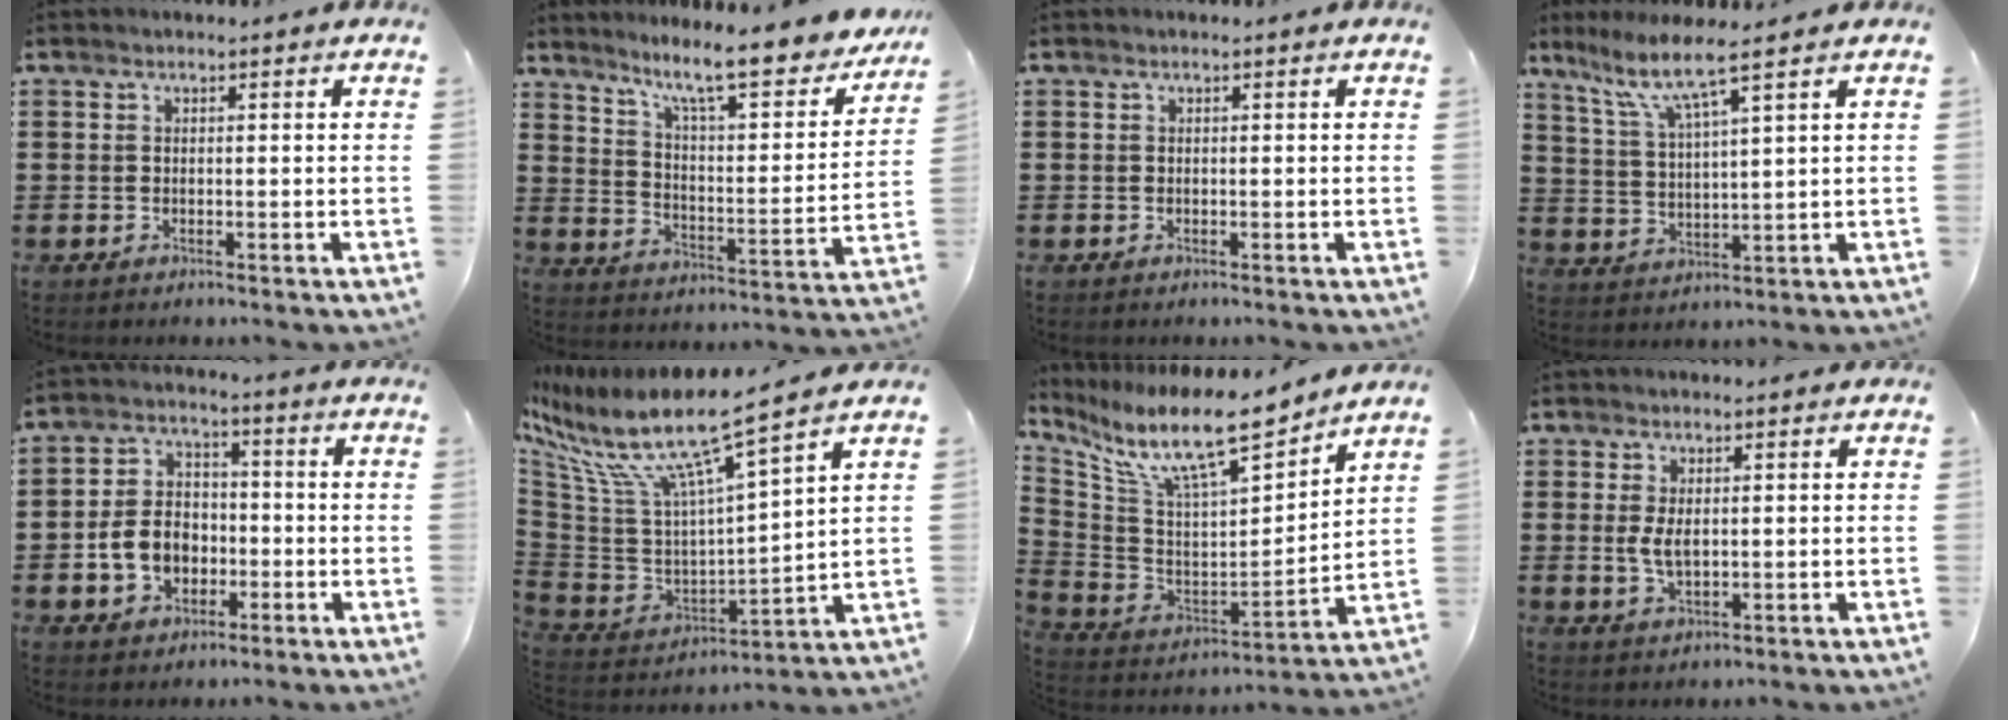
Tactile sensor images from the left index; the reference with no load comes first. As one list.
[{"total": 9.8, "force": [8.2, 0.4, 5.4], "torque": [-0.109, -0.061, 0.131]}, {"total": 0.0}, {"total": 7.0, "force": [4.9, 0.3, 5.0], "torque": [-0.115, -0.018, 0.081]}, {"total": 7.3, "force": [-2.0, 5.8, 4.1], "torque": [-0.092, 0.010, -0.042]}, {"total": 12.4, "force": [8.0, 1.1, 9.4], "torque": [-0.208, -0.059, 0.126]}, {"total": 12.6, "force": [9.6, 2.1, 7.9], "torque": [-0.179, -0.062, 0.161]}, {"total": 3.3, "force": [0.3, 1.5, 2.9], "torque": [-0.066, 0.002, 0.003]}]